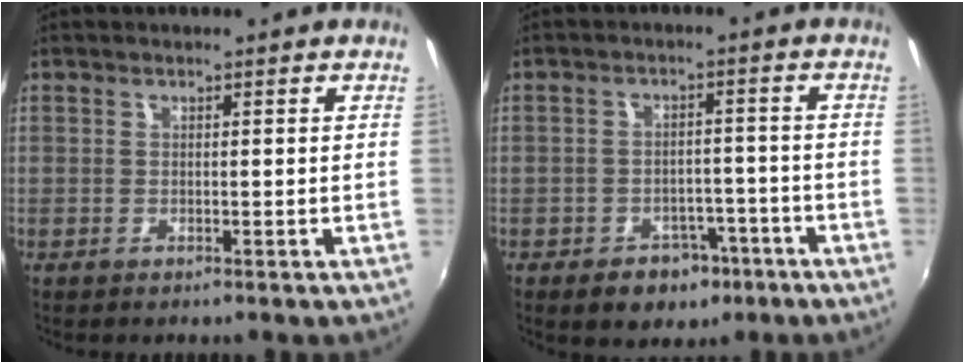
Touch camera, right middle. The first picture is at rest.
{"total": 7.7, "force": [-4.6, 5.4, 3.0], "torque": [-0.069, 0.014, -0.044]}